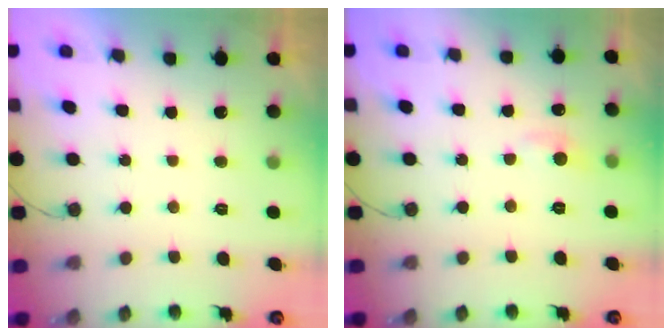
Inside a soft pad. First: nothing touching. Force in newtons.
{"total": 5.6, "press": 5.5, "slide": 0.7}